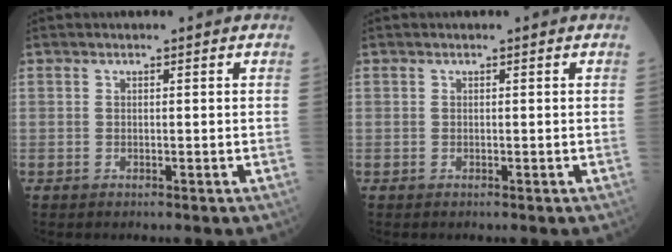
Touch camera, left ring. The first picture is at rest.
{"total": 0.0}